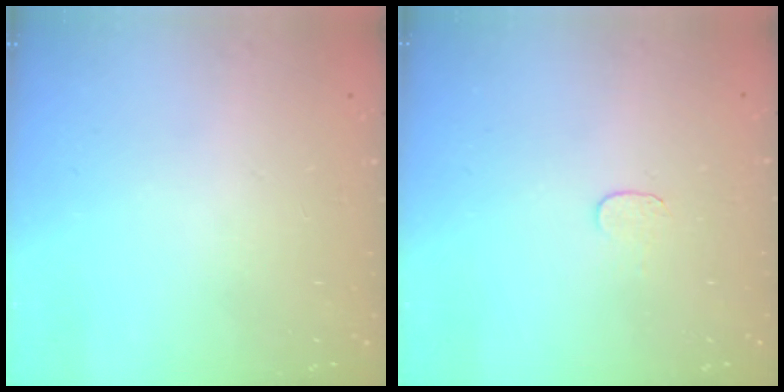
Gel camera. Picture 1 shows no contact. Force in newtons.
{"total": 3.7, "press": 3.7, "slide": 0.4}